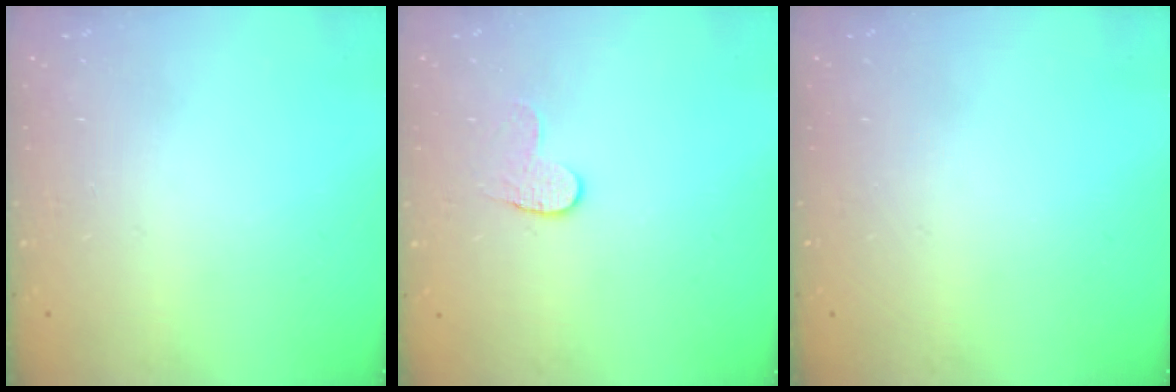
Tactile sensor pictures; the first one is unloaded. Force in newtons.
{"total": 4.5, "press": 4.5, "slide": 0.5}
{"total": 0.0}